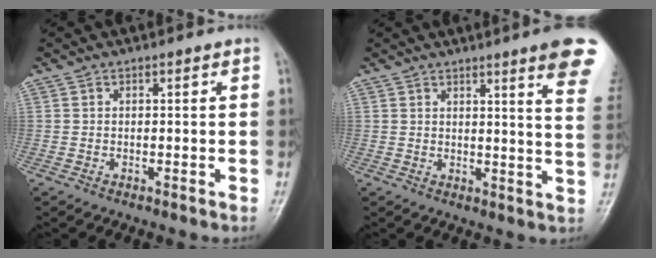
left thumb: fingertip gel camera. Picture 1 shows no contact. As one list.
[{"total": 11.9, "force": [7.7, 0.8, 9.1], "torque": [-0.093, -0.035, 0.077]}]